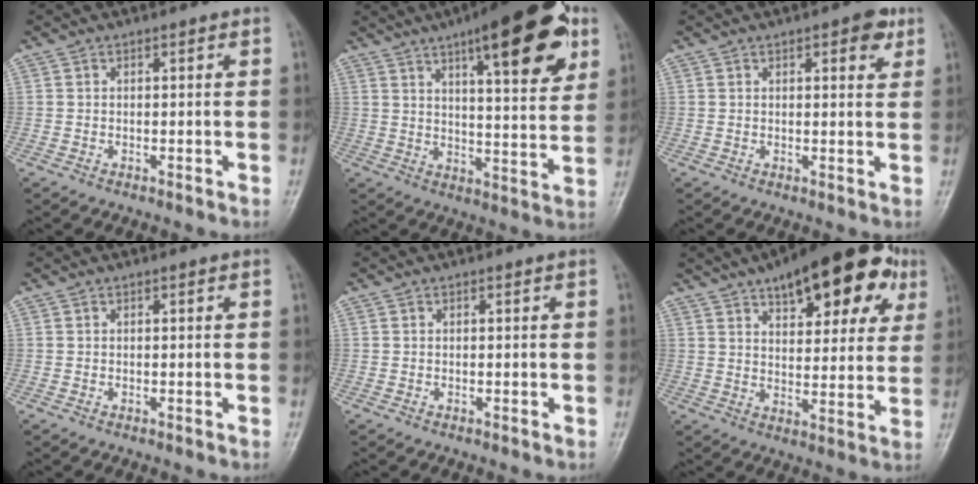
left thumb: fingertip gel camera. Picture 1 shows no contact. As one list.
[{"total": 20.5, "force": [10.6, 5.8, 16.6], "torque": [-0.207, -0.029, 0.149]}, {"total": 4.3, "force": [2.3, 1.7, 3.2], "torque": [-0.028, -0.007, 0.024]}, {"total": 0.0}, {"total": 0.0}, {"total": 21.2, "force": [11.2, 9.3, 15.5], "torque": [-0.178, -0.009, 0.156]}]